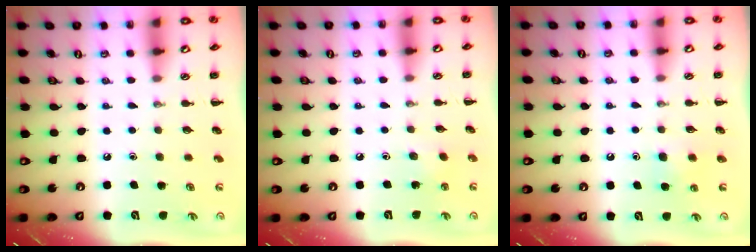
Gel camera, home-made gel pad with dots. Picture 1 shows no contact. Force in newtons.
{"total": 1.9, "press": 1.8, "slide": 0.7}
{"total": 4.1, "press": 3.8, "slide": 1.5}